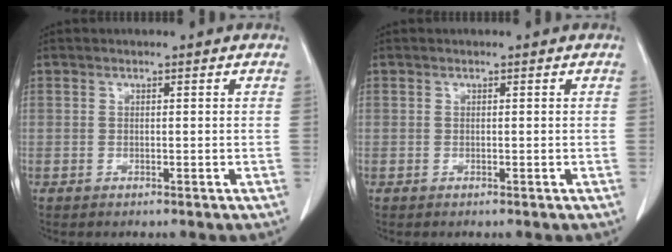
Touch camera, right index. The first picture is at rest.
{"total": 0.0}